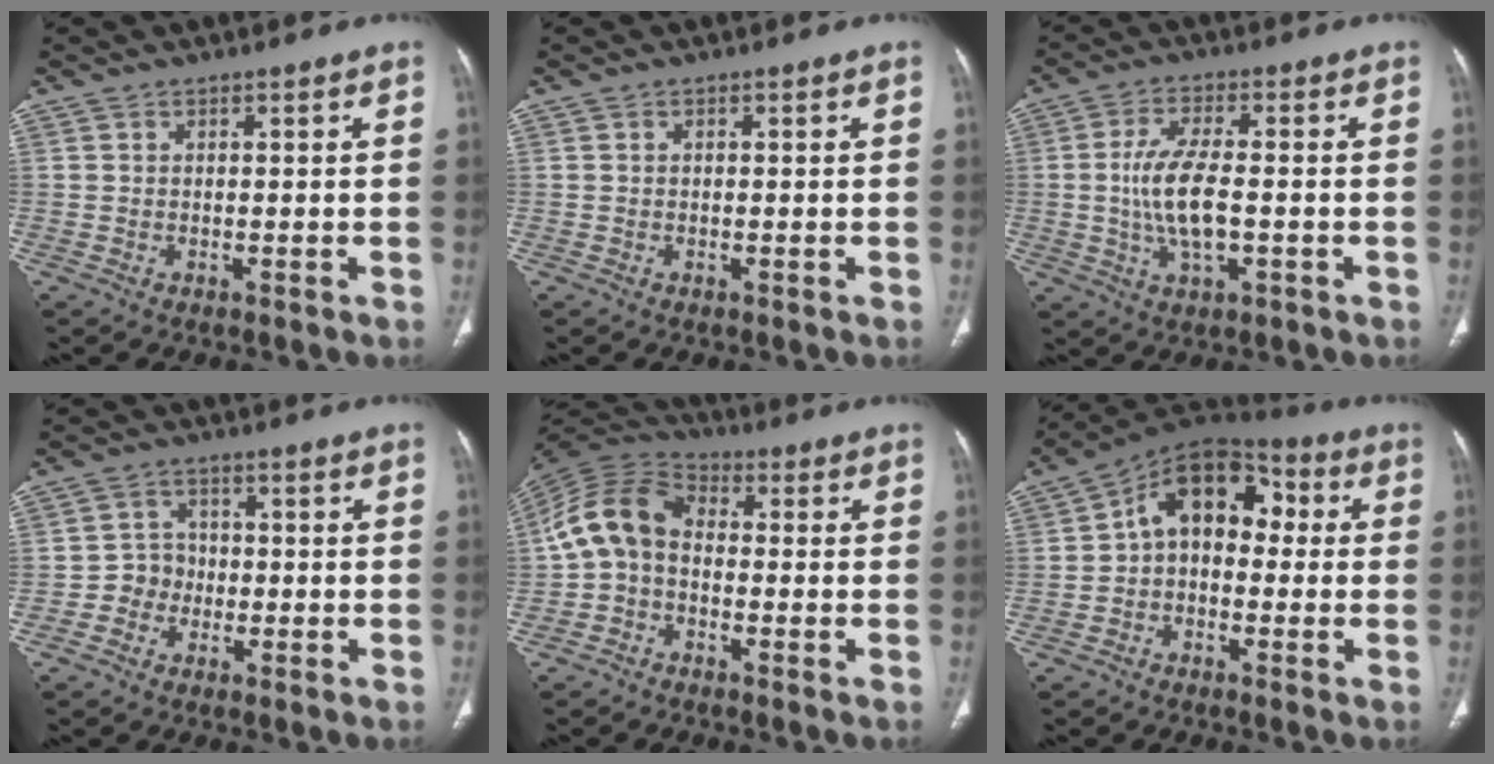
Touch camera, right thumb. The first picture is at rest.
{"total": 0.0}
{"total": 9.2, "force": [-0.9, 3.8, 8.4], "torque": [-0.173, 0.005, -0.015]}
{"total": 4.0, "force": [-1.4, 3.6, 0.9], "torque": [0.012, 0.015, -0.035]}
{"total": 10.0, "force": [-1.1, 7.2, 6.8], "torque": [-0.128, 0.030, -0.038]}
{"total": 12.4, "force": [0.6, 8.6, 9.0], "torque": [-0.098, 0.045, -0.010]}